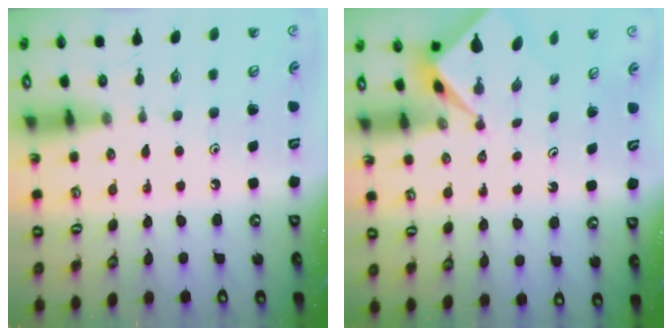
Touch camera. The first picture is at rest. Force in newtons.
{"total": 1.9, "press": 1.9, "slide": 0.2}